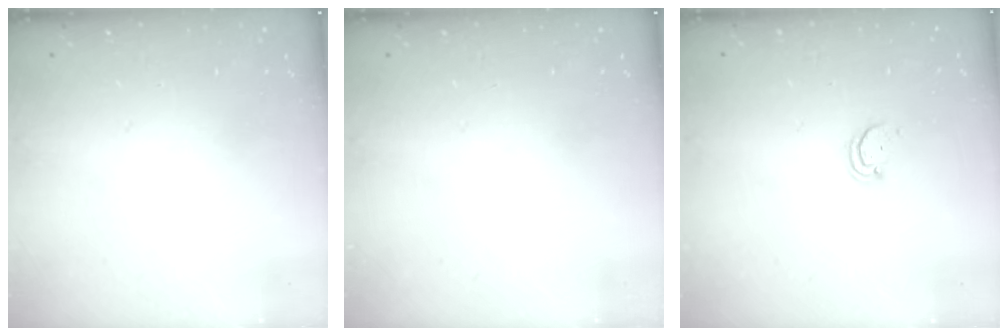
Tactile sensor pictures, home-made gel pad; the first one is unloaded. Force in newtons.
{"total": 0.0}
{"total": 2.1, "press": 2.1, "slide": 0.2}